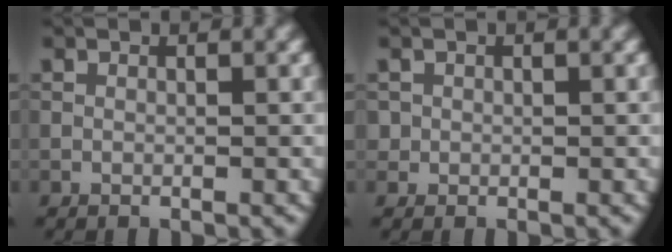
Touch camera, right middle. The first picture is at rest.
{"total": 0.8, "force": [0.0, 0.8, 0.1], "torque": [0.007, -0.003, -0.002]}